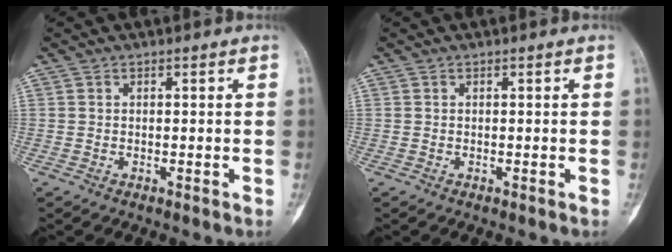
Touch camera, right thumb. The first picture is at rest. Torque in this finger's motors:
{"motor_torque": [0.10, 0.10, -0.04, -0.04, 0.00]}